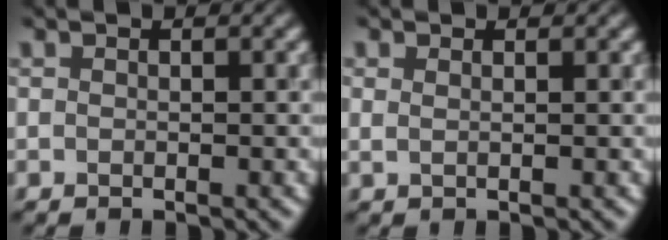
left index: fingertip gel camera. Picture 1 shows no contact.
{"total": 0.8, "force": [0.7, 0.4, 0.4], "torque": [-0.003, -0.007, 0.004]}